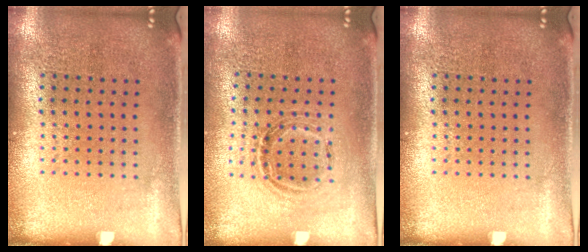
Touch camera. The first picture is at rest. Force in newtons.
{"total": 1.0, "press": 0.9, "slide": 0.3}
{"total": 0.0}